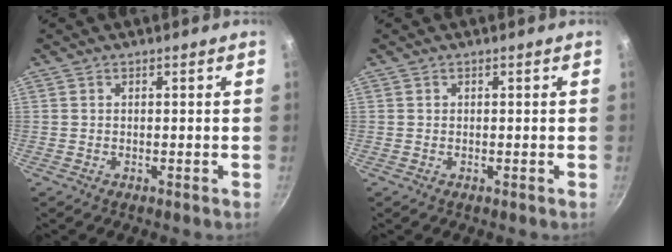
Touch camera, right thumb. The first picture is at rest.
{"total": 0.0}